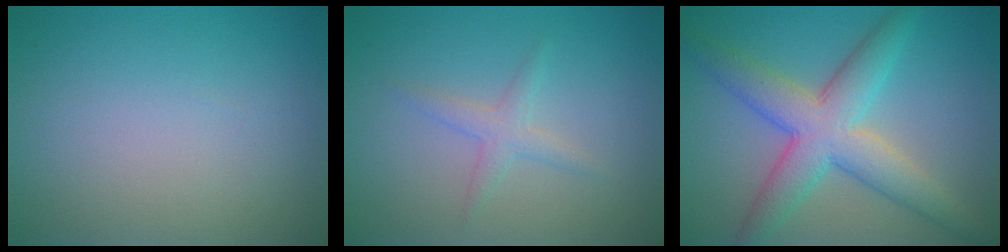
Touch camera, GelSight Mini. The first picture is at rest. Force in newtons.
{"total": 1.7, "press": 1.6, "slide": 0.1}
{"total": 6.8, "press": 6.8, "slide": 0.2}